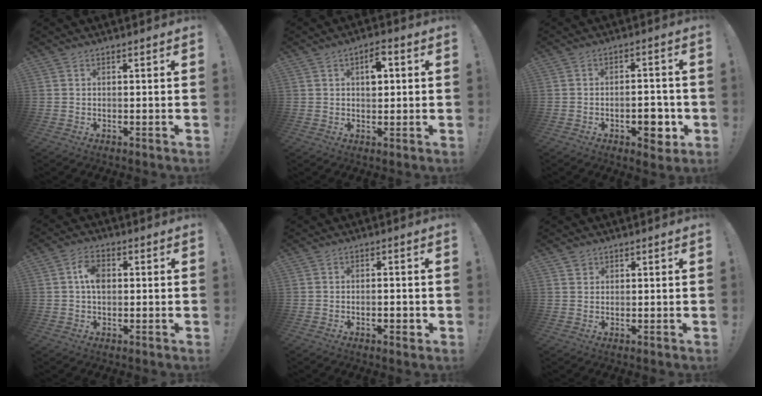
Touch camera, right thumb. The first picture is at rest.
{"total": 5.3, "force": [1.1, 3.3, 4.0], "torque": [-0.043, -0.002, 0.012]}
{"total": 7.4, "force": [-2.9, 4.0, 5.4], "torque": [-0.053, 0.011, -0.046]}
{"total": 6.1, "force": [0.8, 3.9, 4.6], "torque": [-0.062, 0.004, 0.013]}
{"total": 2.7, "force": [-1.3, 0.9, 2.2], "torque": [-0.031, 0.004, -0.021]}
{"total": 1.5, "force": [1.2, 1.0, 0.2], "torque": [0.010, -0.009, 0.019]}